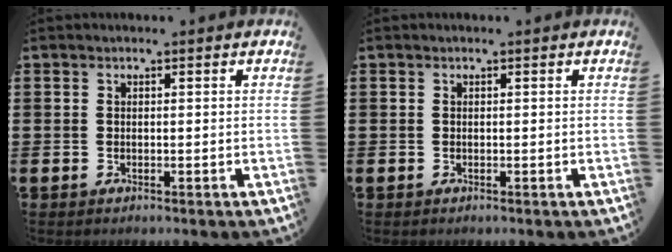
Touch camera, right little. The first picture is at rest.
{"total": 0.0}